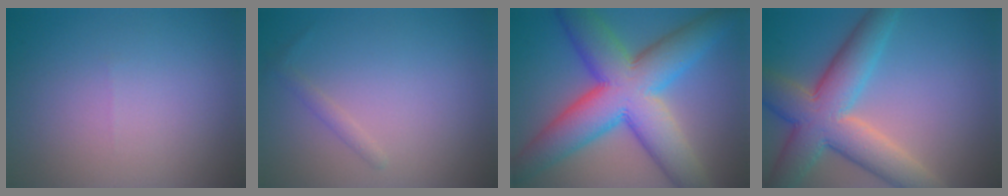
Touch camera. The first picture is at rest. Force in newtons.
{"total": 0.9, "press": 0.9, "slide": 0.1}
{"total": 12.7, "press": 12.7, "slide": 0.1}
{"total": 9.1, "press": 9.1, "slide": 0.5}